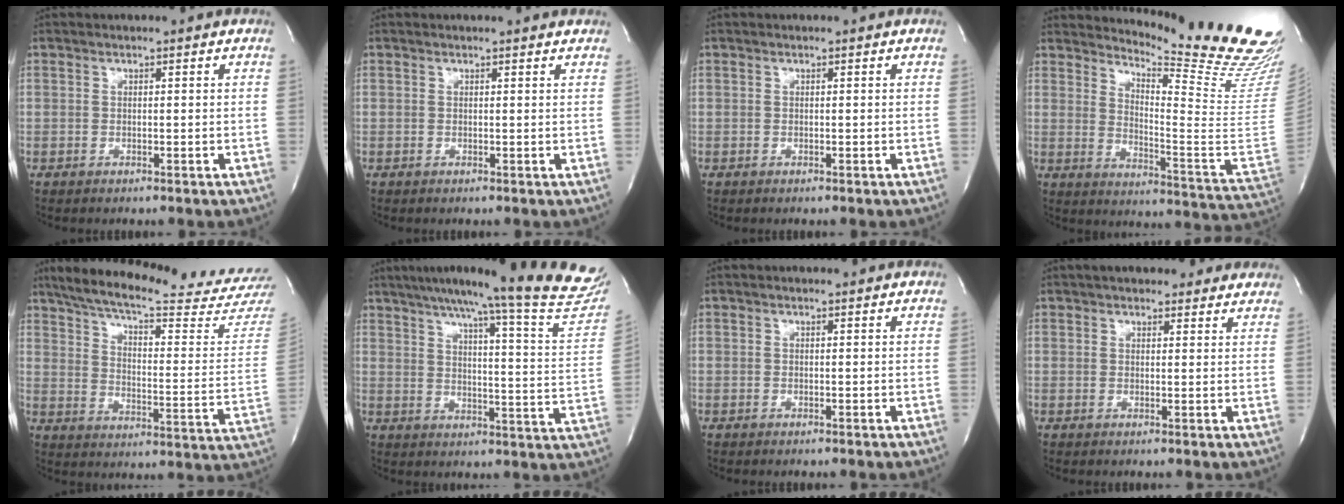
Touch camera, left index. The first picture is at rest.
{"total": 2.6, "force": [2.5, 0.5, 0.3], "torque": [-0.012, 0.003, 0.017]}
{"total": 0.0}
{"total": 21.4, "force": [19.3, -1.0, 9.1], "torque": [-0.150, -0.149, 0.241]}
{"total": 27.6, "force": [24.8, 1.0, 12.2], "torque": [-0.196, -0.074, 0.322]}
{"total": 23.7, "force": [21.2, -0.5, 10.6], "torque": [-0.155, -0.078, 0.259]}
{"total": 1.1, "force": [1.1, 0.1, 0.3], "torque": [-0.012, 0.008, 0.012]}
{"total": 12.2, "force": [10.6, 3.6, 4.8], "torque": [-0.044, 0.025, 0.127]}